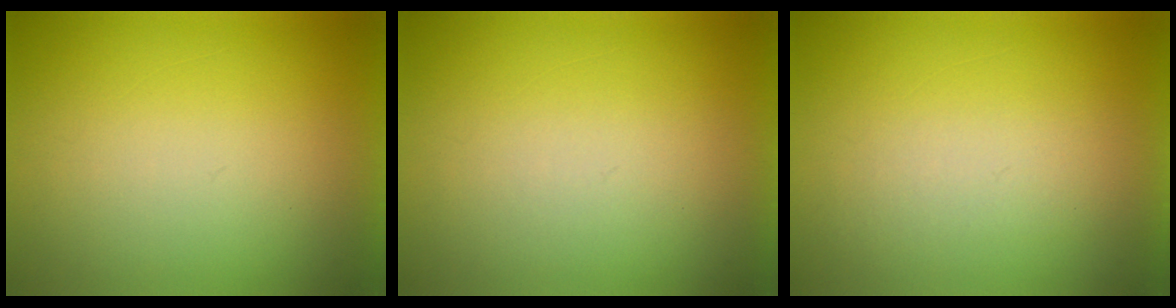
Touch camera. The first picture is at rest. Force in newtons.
{"total": 1.2}
{"total": 1.4}